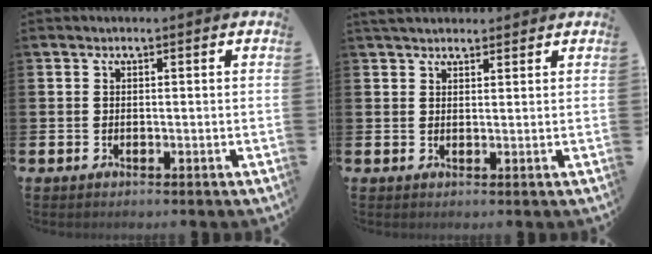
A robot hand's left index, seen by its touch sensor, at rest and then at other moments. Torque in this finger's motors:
{"motor_torque": [1.04, -1.10, 0.13, 0.07]}